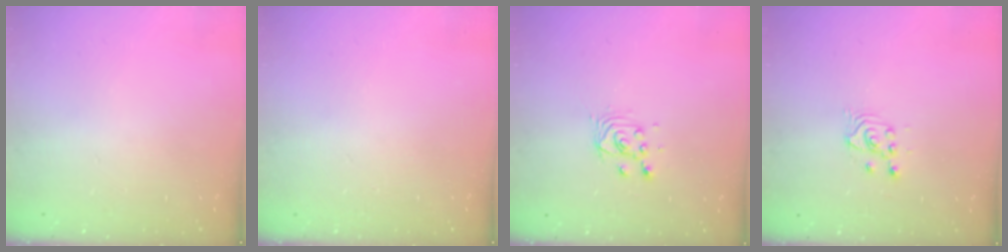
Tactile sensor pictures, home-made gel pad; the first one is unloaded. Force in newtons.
{"total": 0.0}
{"total": 3.1, "press": 3.1, "slide": 0.2}
{"total": 2.6, "press": 2.6, "slide": 0.1}